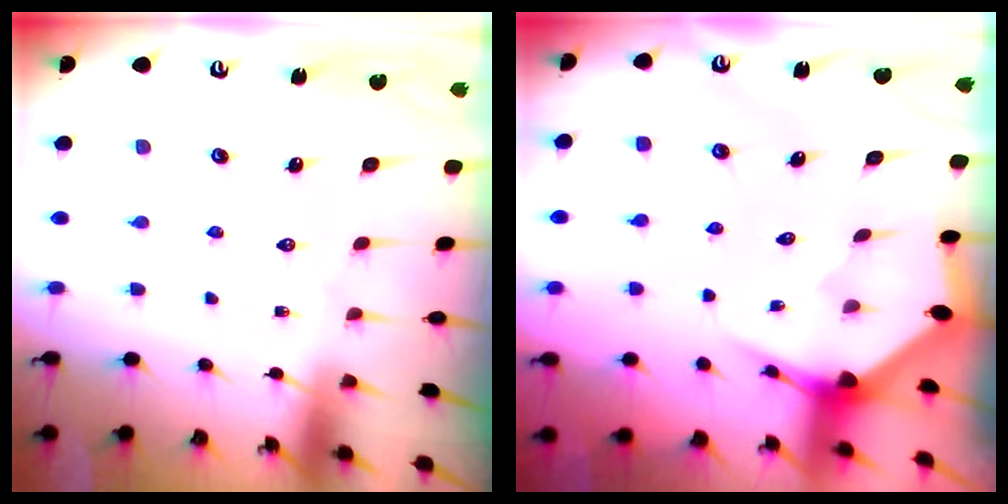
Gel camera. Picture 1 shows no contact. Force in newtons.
{"total": 3.3, "press": 3.3, "slide": 0.2}